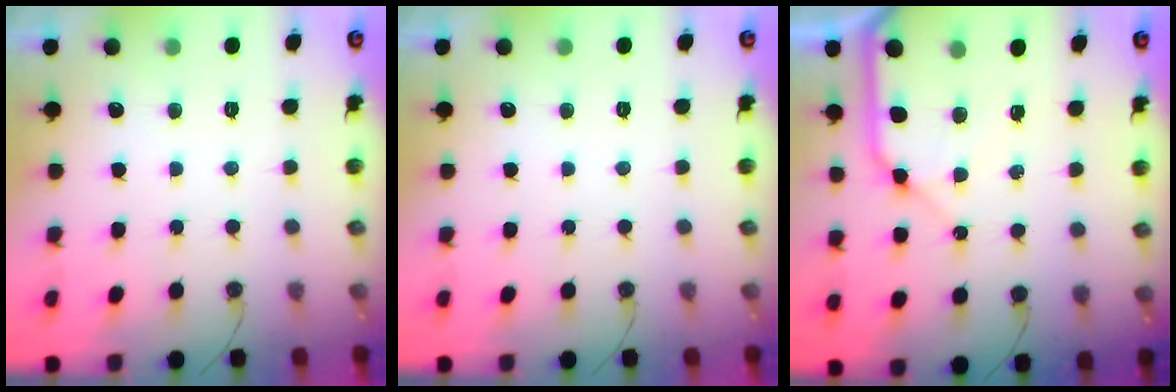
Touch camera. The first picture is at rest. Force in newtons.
{"total": 0.0}
{"total": 13.2, "press": 13.1, "slide": 1.6}